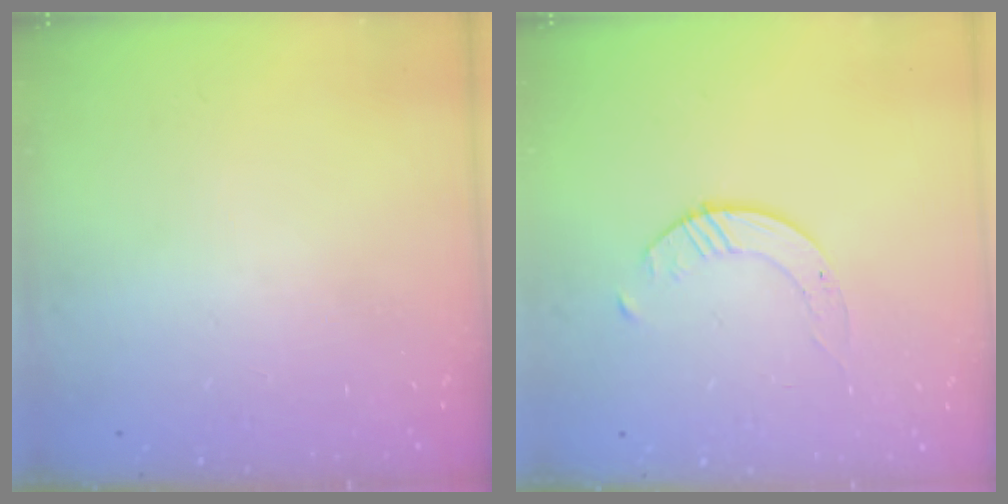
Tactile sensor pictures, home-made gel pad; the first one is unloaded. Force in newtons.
{"total": 1.7, "press": 1.7, "slide": 0.2}